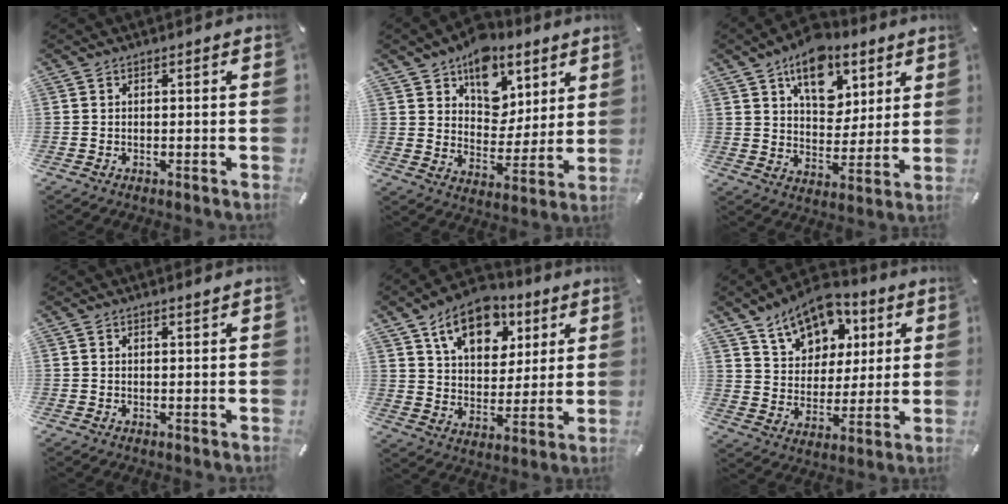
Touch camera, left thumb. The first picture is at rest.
{"total": 13.2, "force": [8.1, 9.5, 4.2], "torque": [-0.051, -0.069, 0.147]}
{"total": 14.1, "force": [8.0, 9.3, 7.0], "torque": [-0.096, -0.043, 0.142]}
{"total": 1.0, "force": [0.8, 0.1, 0.6], "torque": [-0.011, 0.000, 0.013]}
{"total": 14.3, "force": [8.3, 9.4, 6.9], "torque": [-0.107, -0.037, 0.149]}
{"total": 13.1, "force": [8.4, 8.8, 4.7], "torque": [-0.080, -0.053, 0.156]}